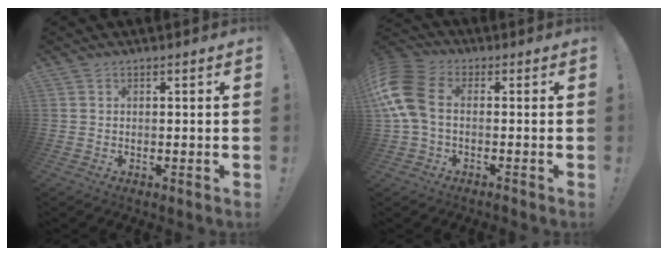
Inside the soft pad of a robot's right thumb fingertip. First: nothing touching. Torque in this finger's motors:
{"motor_torque": [0.43, 0.21, 0.78, -0.08, 0.12]}